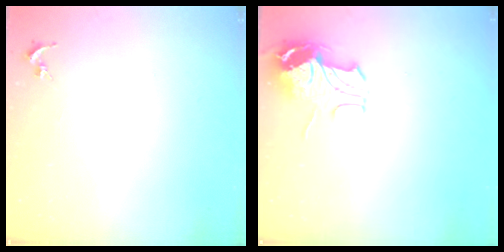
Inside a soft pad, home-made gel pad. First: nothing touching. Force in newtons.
{"total": 9.6, "press": 9.5, "slide": 1.1}